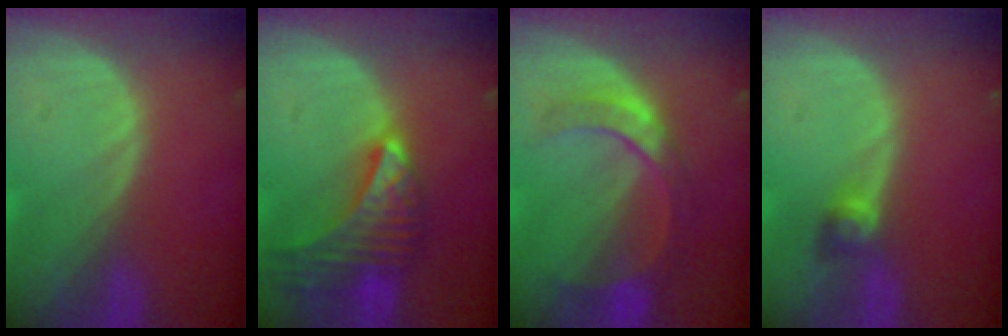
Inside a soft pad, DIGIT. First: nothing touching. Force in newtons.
{"total": 9.6, "press": 8.5, "slide": 4.4}
{"total": 6.2, "press": 6.1, "slide": 0.7}
{"total": 2.6, "press": 2.4, "slide": 1.0}